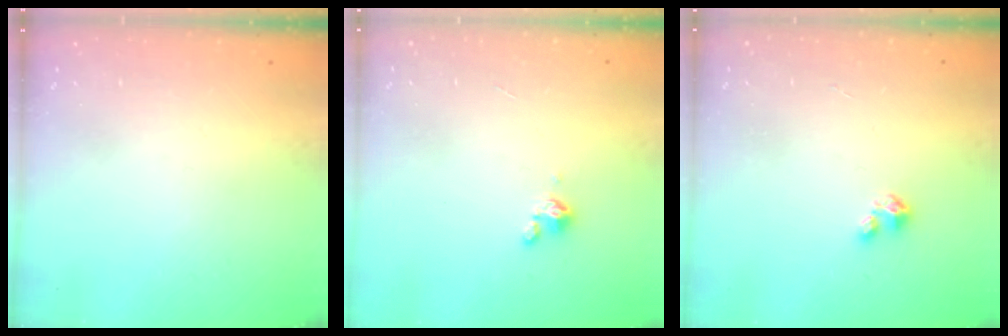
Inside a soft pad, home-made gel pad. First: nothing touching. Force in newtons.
{"total": 1.8, "press": 1.7, "slide": 0.4}
{"total": 1.6, "press": 1.6, "slide": 0.2}